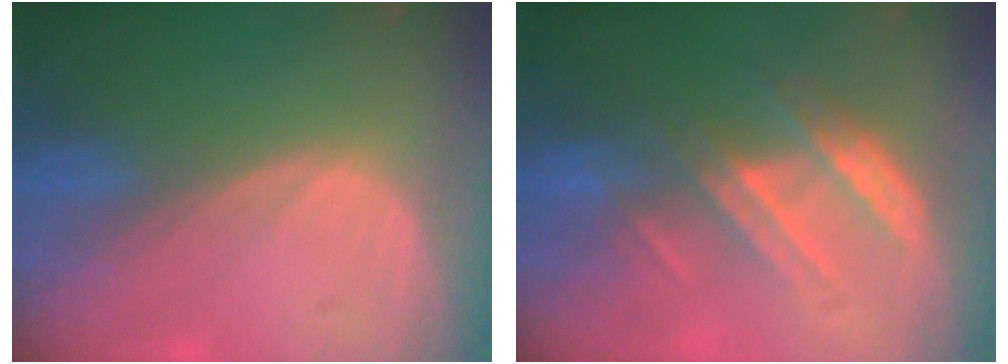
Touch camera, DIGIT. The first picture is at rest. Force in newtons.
{"total": 7.4, "press": 6.7, "slide": 3.3}